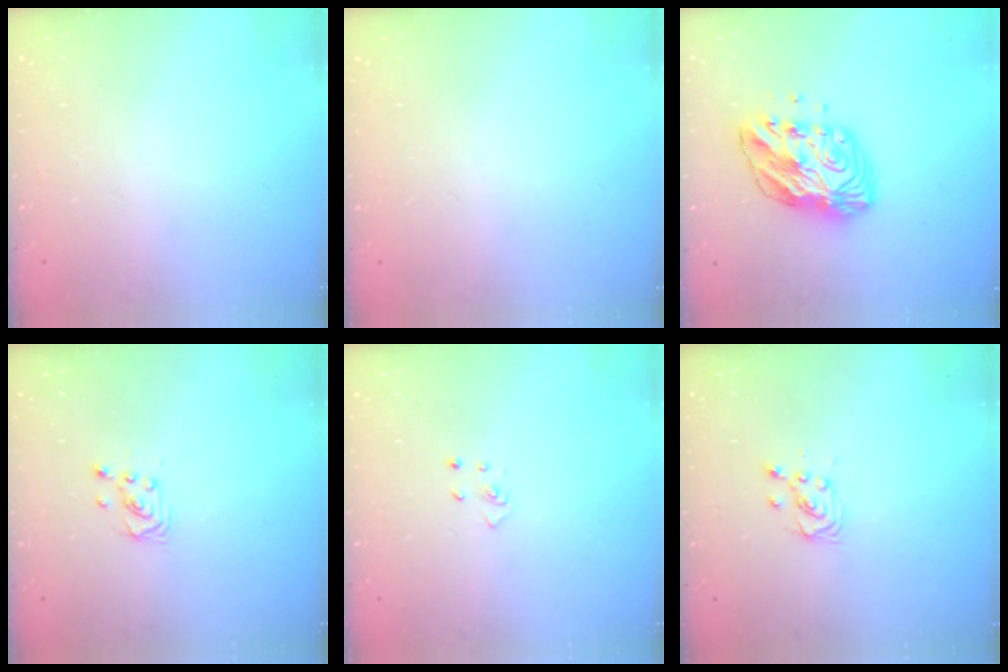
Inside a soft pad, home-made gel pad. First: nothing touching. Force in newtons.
{"total": 0.0}
{"total": 10.7, "press": 10.7, "slide": 1.2}
{"total": 2.6, "press": 2.6, "slide": 0.2}
{"total": 3.2, "press": 3.2, "slide": 0.3}
{"total": 3.4, "press": 3.4, "slide": 0.4}